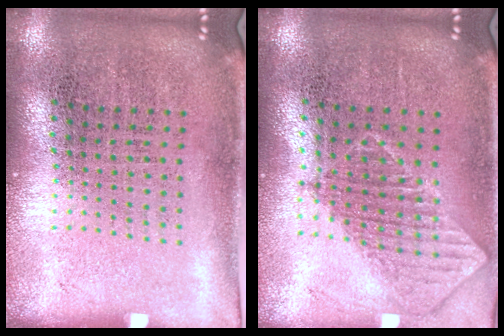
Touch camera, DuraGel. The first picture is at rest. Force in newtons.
{"total": 0.8, "press": 0.8, "slide": 0.0}